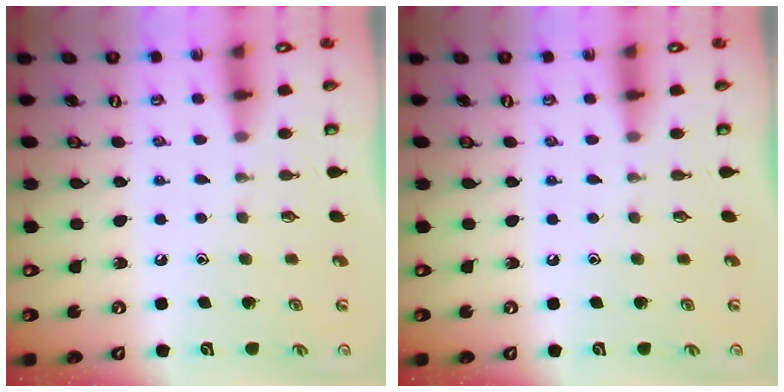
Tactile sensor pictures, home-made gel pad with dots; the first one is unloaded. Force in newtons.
{"total": 0.0}